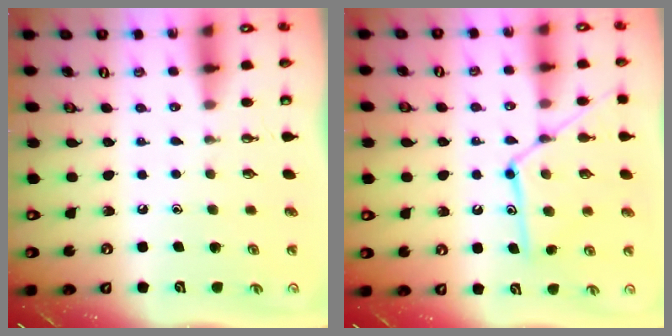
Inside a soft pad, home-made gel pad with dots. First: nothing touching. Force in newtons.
{"total": 13.9, "press": 13.8, "slide": 0.9}